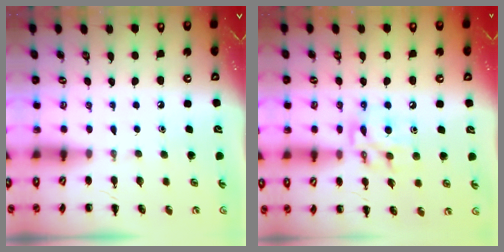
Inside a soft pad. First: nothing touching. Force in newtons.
{"total": 11.4, "press": 11.3, "slide": 1.5}